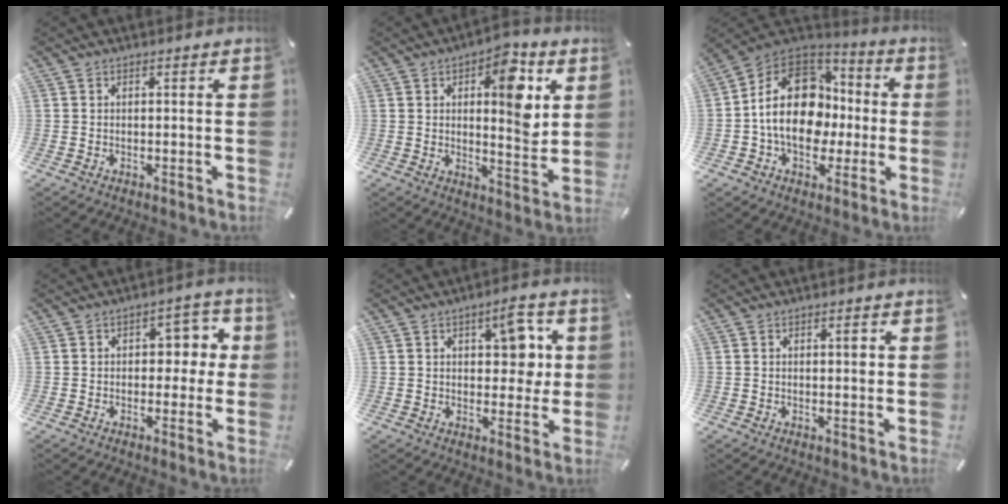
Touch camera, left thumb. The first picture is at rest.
{"total": 11.7, "force": [4.1, 5.2, 9.7], "torque": [-0.106, -0.029, 0.060]}
{"total": 18.6, "force": [-1.0, 14.4, 11.7], "torque": [-0.225, 0.013, -0.015]}
{"total": 7.0, "force": [0.6, 4.9, 5.1], "torque": [-0.054, 0.000, -0.002]}
{"total": 10.0, "force": [2.9, 5.7, 7.6], "torque": [-0.085, -0.008, 0.044]}
{"total": 1.8, "force": [0.5, 0.8, 1.6], "torque": [-0.016, -0.003, 0.003]}